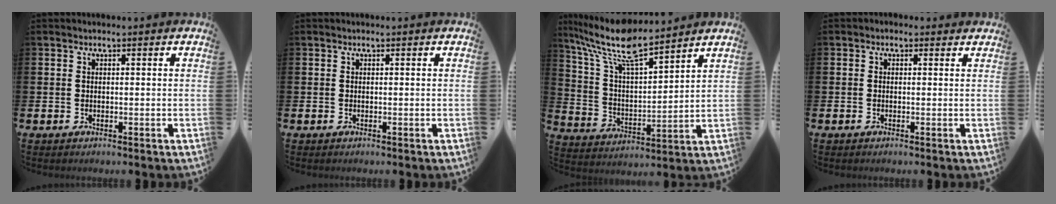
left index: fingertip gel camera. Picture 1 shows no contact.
{"total": 0.0}
{"total": 10.6, "force": [9.1, 2.4, 5.0], "torque": [-0.136, -0.046, 0.159]}
{"total": 0.5, "force": [-0.2, 0.4, 0.3], "torque": [-0.006, 0.004, -0.005]}